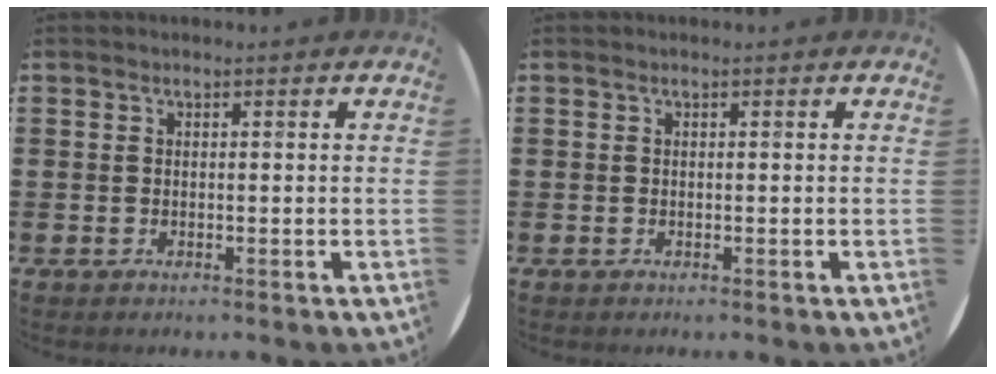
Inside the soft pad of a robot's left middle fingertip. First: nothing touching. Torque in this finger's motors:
{"motor_torque": [0.57, -0.93, 0.05, 0.02]}